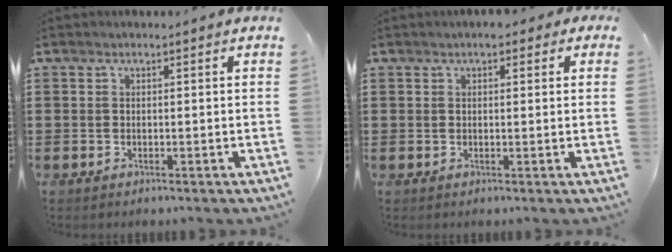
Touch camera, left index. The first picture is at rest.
{"total": 1.8, "force": [1.0, 0.7, 1.2], "torque": [-0.027, 0.007, 0.016]}